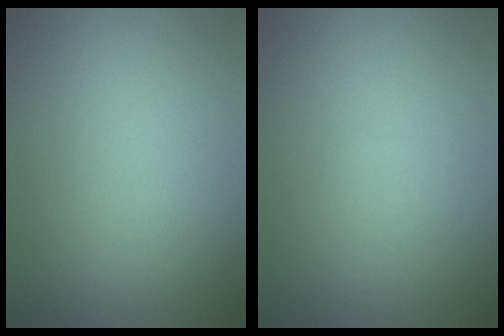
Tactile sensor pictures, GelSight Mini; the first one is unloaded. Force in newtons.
{"total": 0.0}